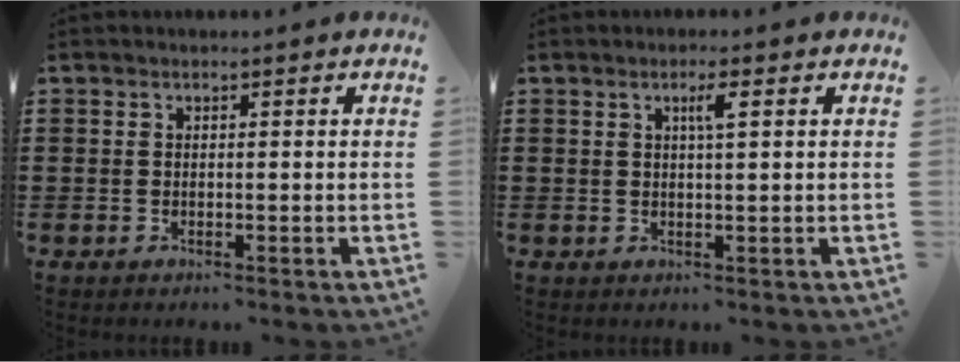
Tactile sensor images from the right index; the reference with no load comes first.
{"total": 2.2, "force": [0.8, 0.1, 2.0], "torque": [-0.041, 0.002, 0.012]}